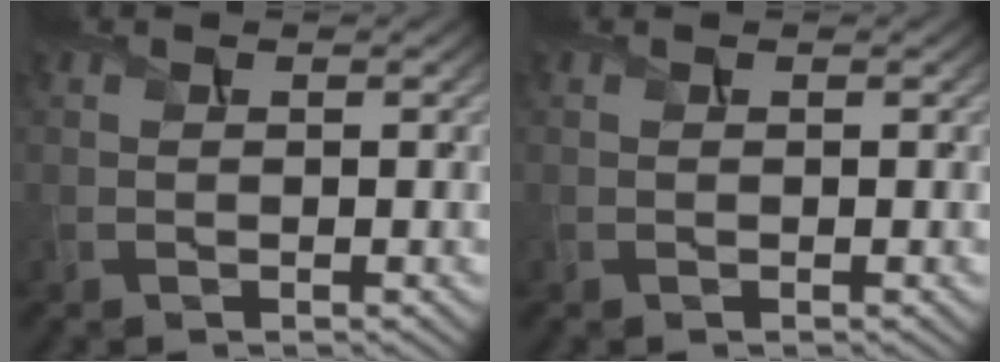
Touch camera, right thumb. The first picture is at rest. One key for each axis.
{"total": 0.0}